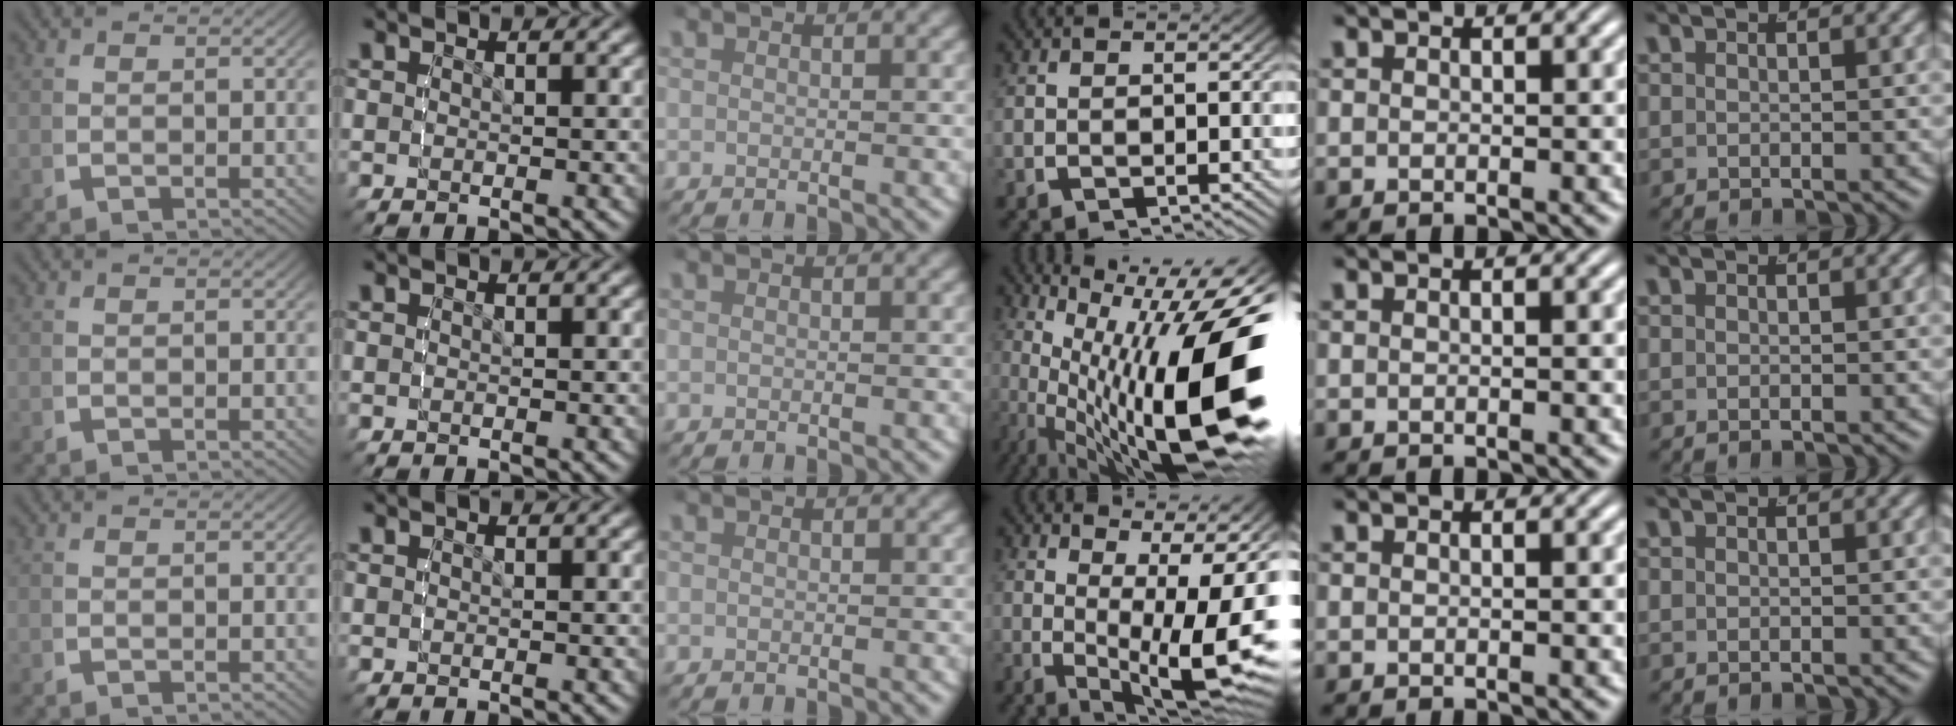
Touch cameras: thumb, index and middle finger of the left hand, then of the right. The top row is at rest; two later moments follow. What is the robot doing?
{"motion": "lift_and_place", "object": "bottle"}